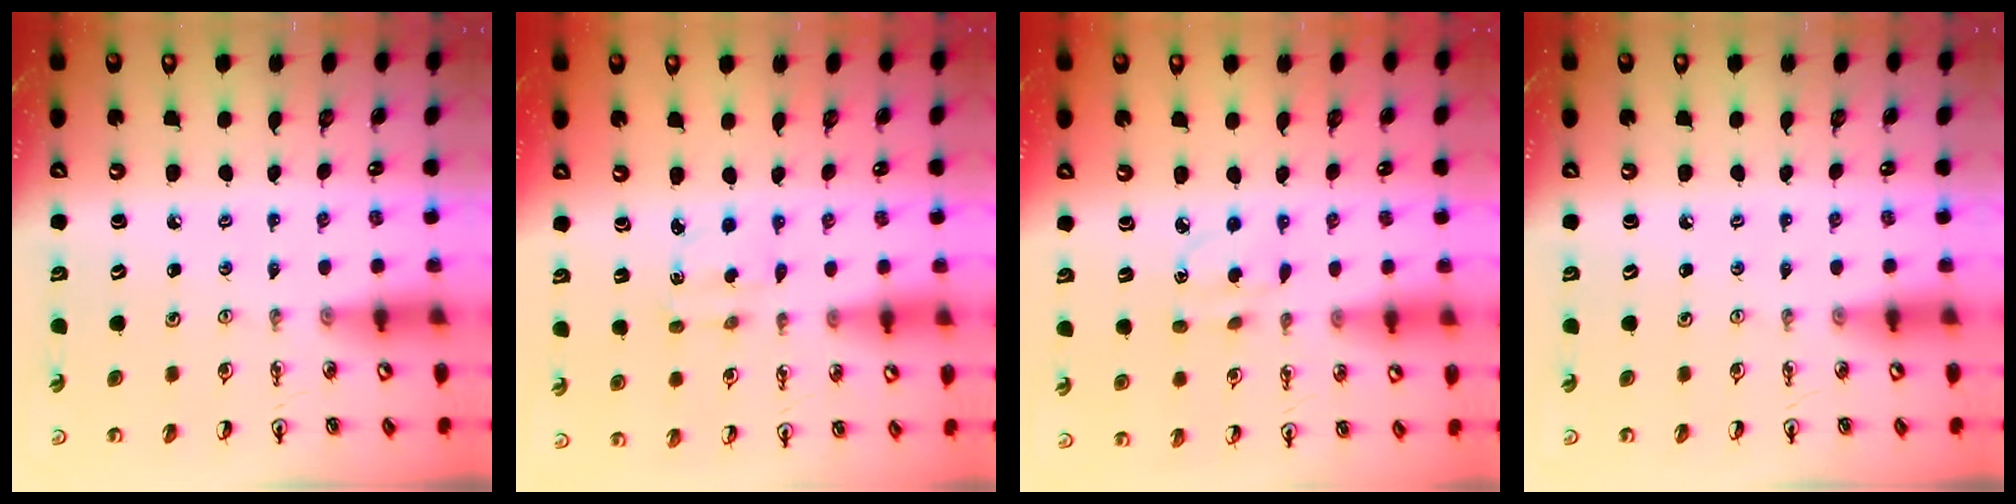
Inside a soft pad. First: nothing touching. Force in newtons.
{"total": 2.4, "press": 2.3, "slide": 0.6}
{"total": 3.3, "press": 3.2, "slide": 0.8}
{"total": 0.0}